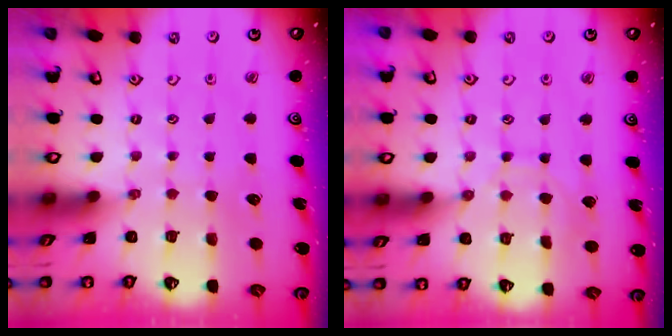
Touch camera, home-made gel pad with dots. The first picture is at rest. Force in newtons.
{"total": 6.9, "press": 6.9, "slide": 0.6}